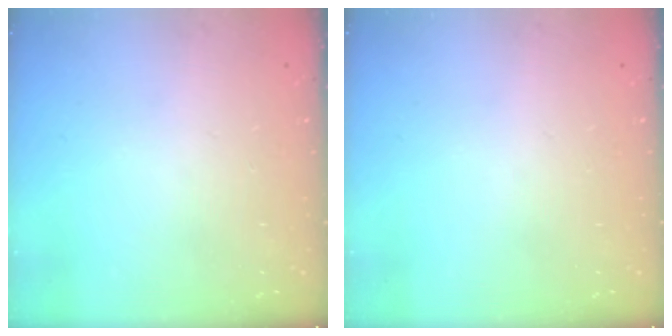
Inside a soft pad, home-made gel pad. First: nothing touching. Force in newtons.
{"total": 0.0}